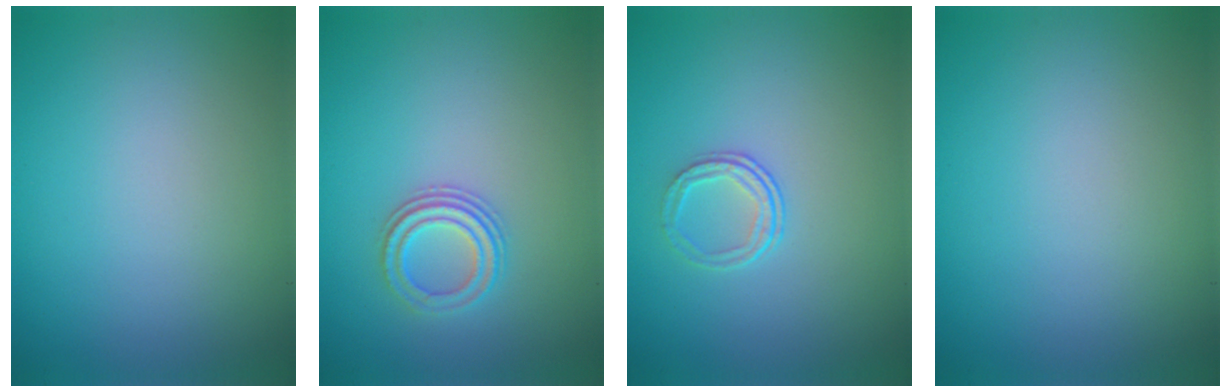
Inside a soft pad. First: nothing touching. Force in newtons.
{"total": 2.6, "press": 2.3, "slide": 1.2}
{"total": 1.7, "press": 1.1, "slide": 1.4}
{"total": 0.0}